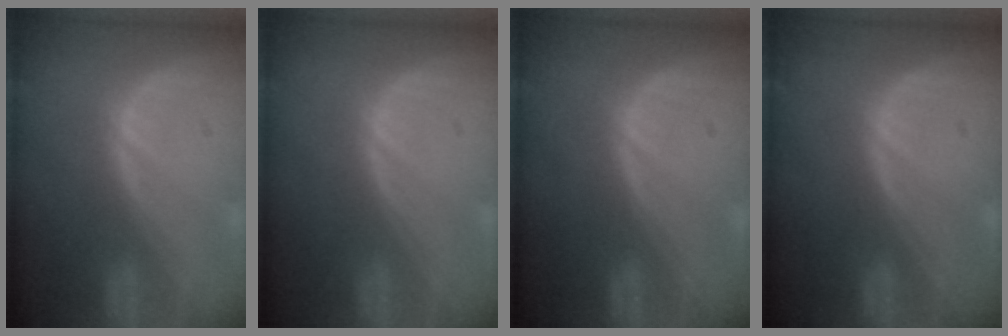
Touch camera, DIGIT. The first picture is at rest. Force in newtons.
{"total": 0.0}
{"total": 0.0}
{"total": 0.0}